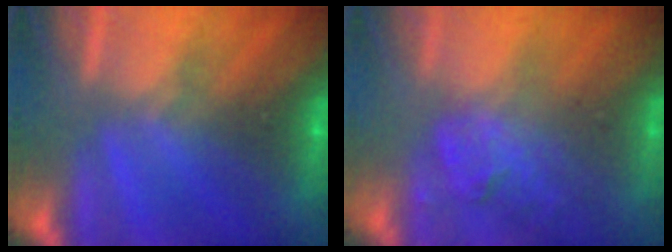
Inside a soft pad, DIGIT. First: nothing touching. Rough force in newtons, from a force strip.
{"total": 2.0}